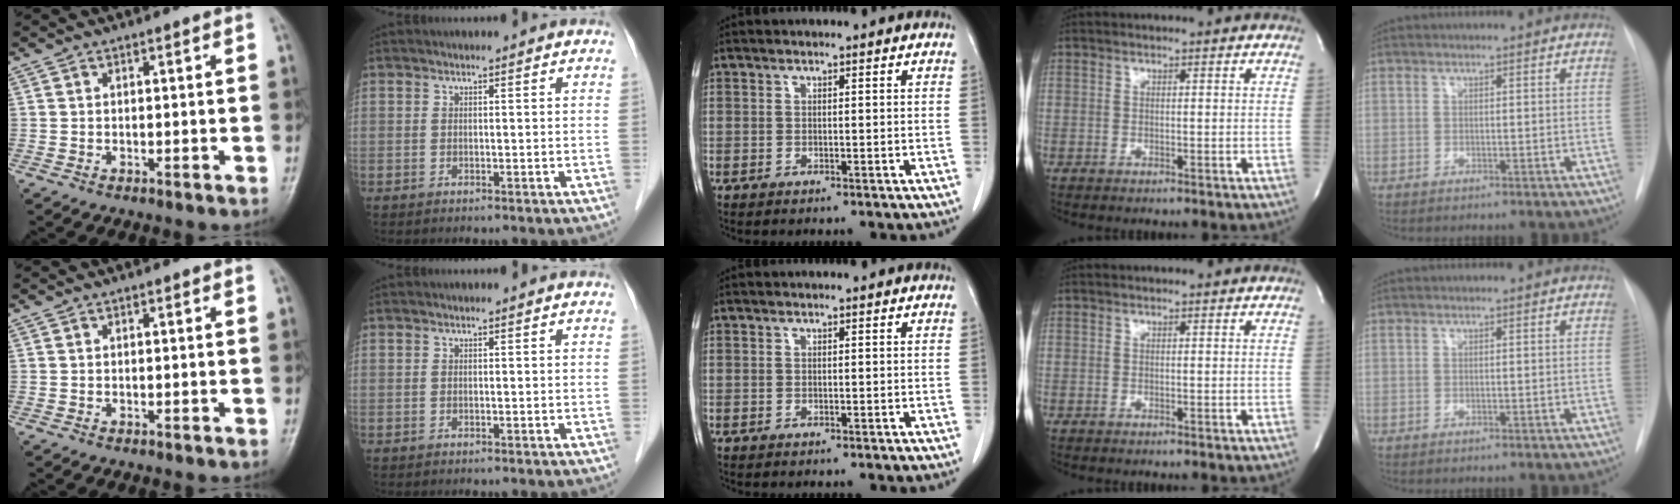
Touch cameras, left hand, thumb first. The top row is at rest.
{}